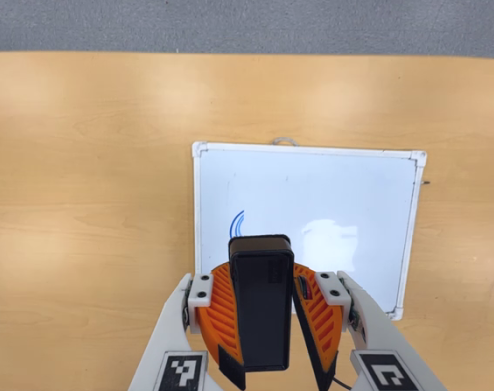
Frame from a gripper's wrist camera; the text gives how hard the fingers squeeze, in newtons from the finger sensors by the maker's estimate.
{"total": 10.0, "left": 9.8, "right": 10.2}